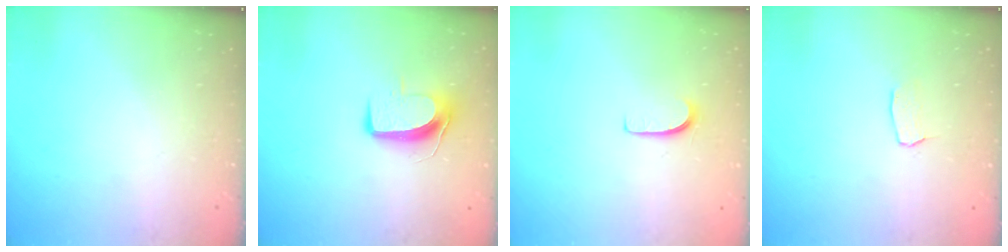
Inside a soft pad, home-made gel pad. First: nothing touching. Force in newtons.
{"total": 8.8, "press": 8.7, "slide": 0.6}
{"total": 5.4, "press": 5.3, "slide": 0.5}
{"total": 2.9, "press": 2.9, "slide": 0.2}